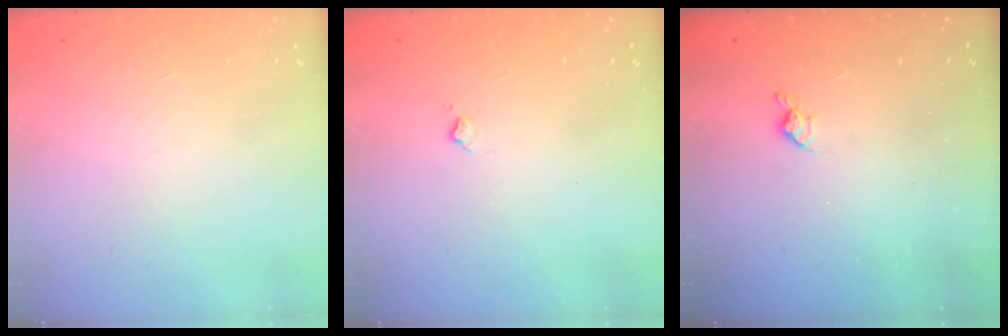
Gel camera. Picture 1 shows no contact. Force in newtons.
{"total": 3.4, "press": 3.4, "slide": 0.6}
{"total": 4.9, "press": 4.8, "slide": 0.5}